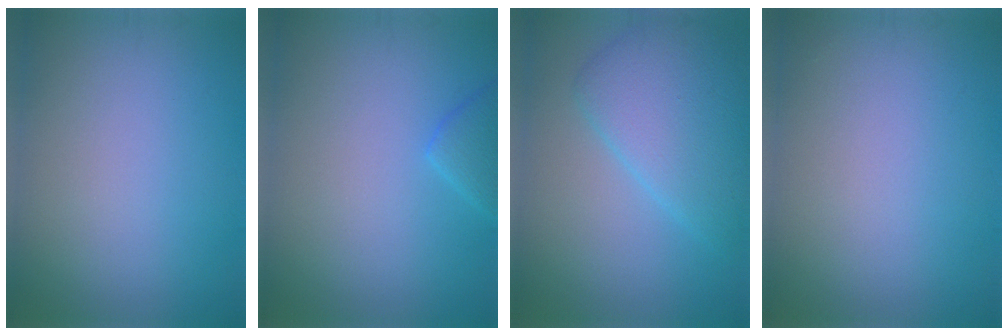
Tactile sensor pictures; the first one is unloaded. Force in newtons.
{"total": 1.8, "press": 1.8, "slide": 0.1}
{"total": 5.9, "press": 5.9, "slide": 0.0}
{"total": 0.0}